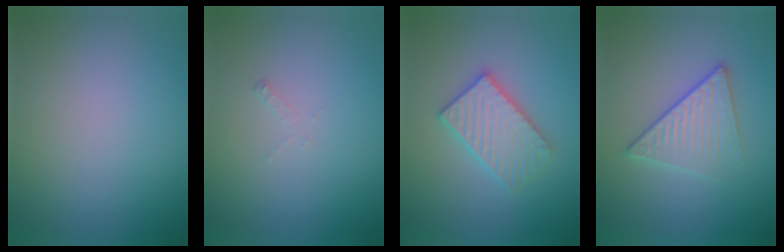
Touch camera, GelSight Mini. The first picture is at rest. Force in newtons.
{"total": 0.5, "press": 0.5, "slide": 0.1}
{"total": 3.4, "press": 3.4, "slide": 0.5}
{"total": 3.3, "press": 3.0, "slide": 1.3}